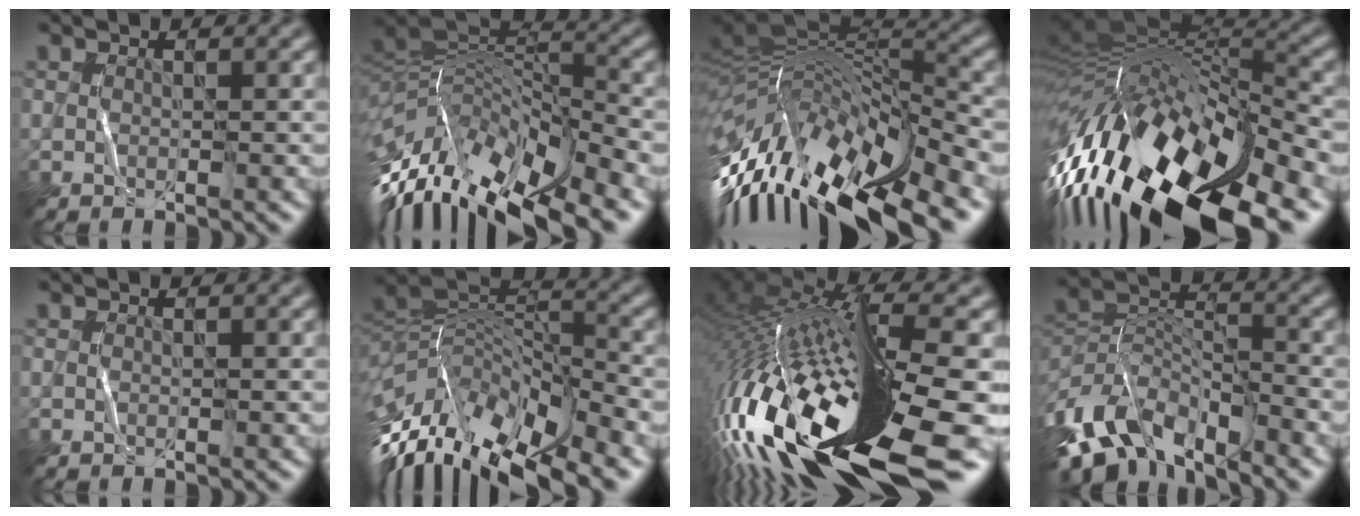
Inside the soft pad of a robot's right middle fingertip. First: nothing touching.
{"total": 13.9, "force": [-7.5, 4.8, 10.7], "torque": [-0.211, 0.018, -0.128]}
{"total": 15.2, "force": [-4.7, 4.8, 13.6], "torque": [-0.248, 0.014, -0.068]}
{"total": 18.3, "force": [-7.8, 7.3, 14.8], "torque": [-0.284, -0.006, -0.121]}
{"total": 0.0}
{"total": 14.8, "force": [-8.7, 5.7, 10.6], "torque": [-0.225, 0.007, -0.138]}
{"total": 18.4, "force": [-5.4, 5.0, 16.9], "torque": [-0.343, -0.032, -0.070]}
{"total": 9.1, "force": [-6.5, 3.6, 5.2], "torque": [-0.104, -0.007, -0.128]}